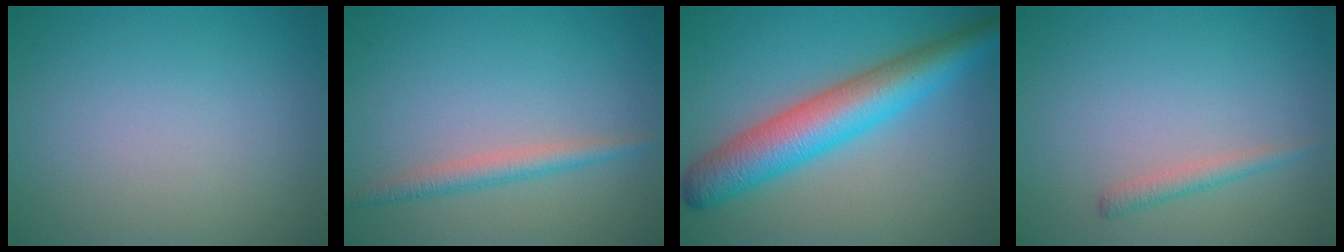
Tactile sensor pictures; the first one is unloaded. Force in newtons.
{"total": 2.2, "press": 2.2, "slide": 0.0}
{"total": 7.9, "press": 7.9, "slide": 0.1}
{"total": 1.4, "press": 1.3, "slide": 0.1}